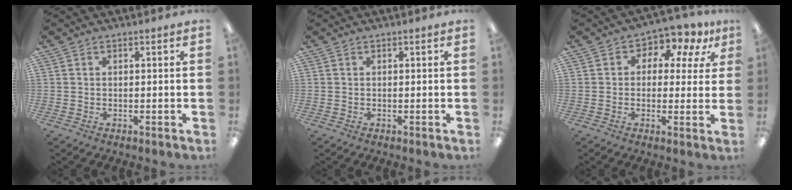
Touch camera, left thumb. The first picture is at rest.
{"total": 0.0}
{"total": 5.5, "force": [2.6, 3.8, 2.9], "torque": [-0.034, -0.019, 0.040]}